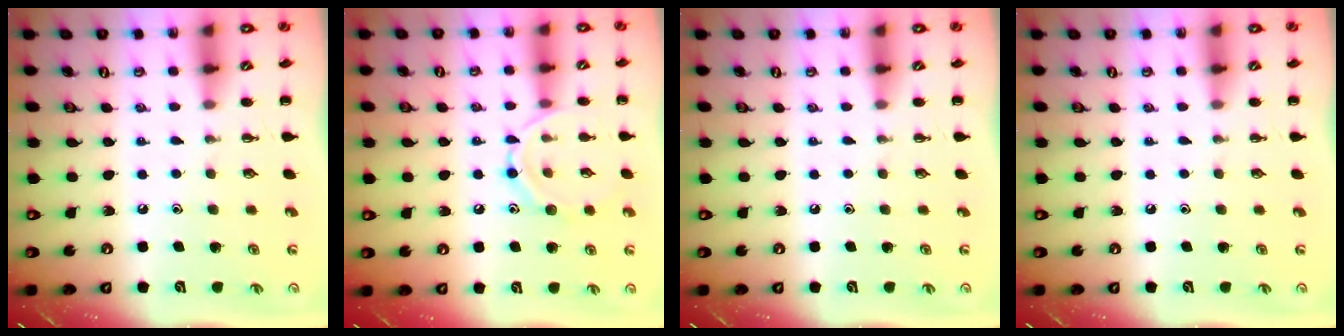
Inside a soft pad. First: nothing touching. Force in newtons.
{"total": 10.0, "press": 10.0, "slide": 0.5}
{"total": 0.0}
{"total": 0.0}